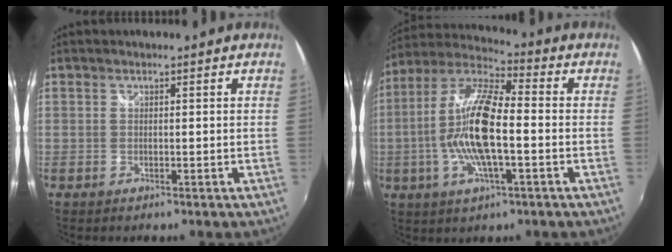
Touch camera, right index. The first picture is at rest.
{"total": 15.5, "force": [-2.3, 4.2, 14.8], "torque": [-0.288, 0.001, -0.051]}